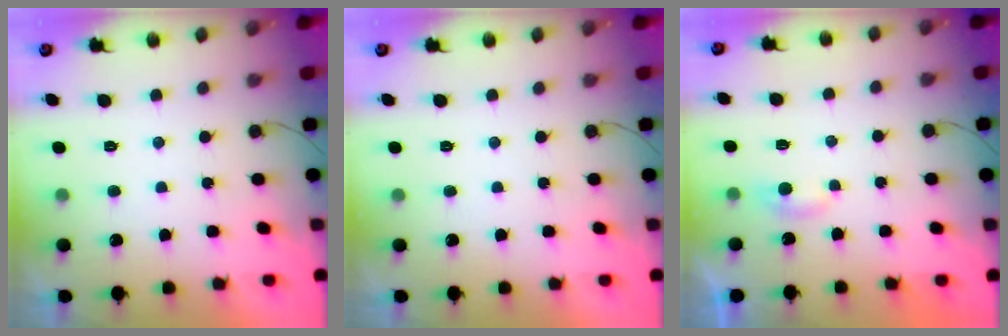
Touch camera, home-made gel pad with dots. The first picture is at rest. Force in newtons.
{"total": 0.0}
{"total": 2.7, "press": 2.7, "slide": 0.3}